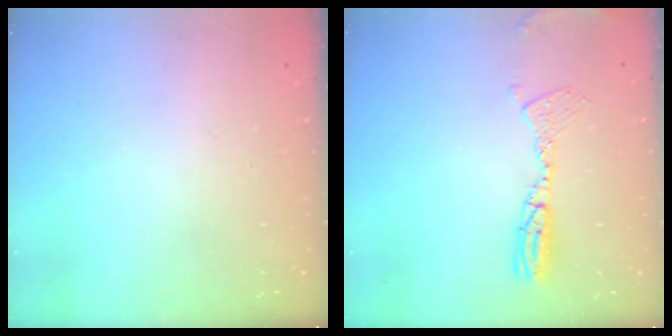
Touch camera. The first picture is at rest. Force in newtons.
{"total": 10.0, "press": 9.7, "slide": 2.6}